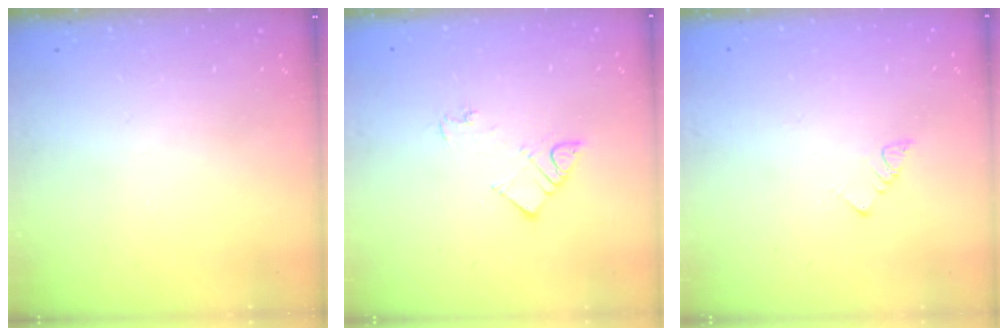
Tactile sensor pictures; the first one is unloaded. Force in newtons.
{"total": 5.0, "press": 5.0, "slide": 0.2}
{"total": 3.0, "press": 3.0, "slide": 0.2}